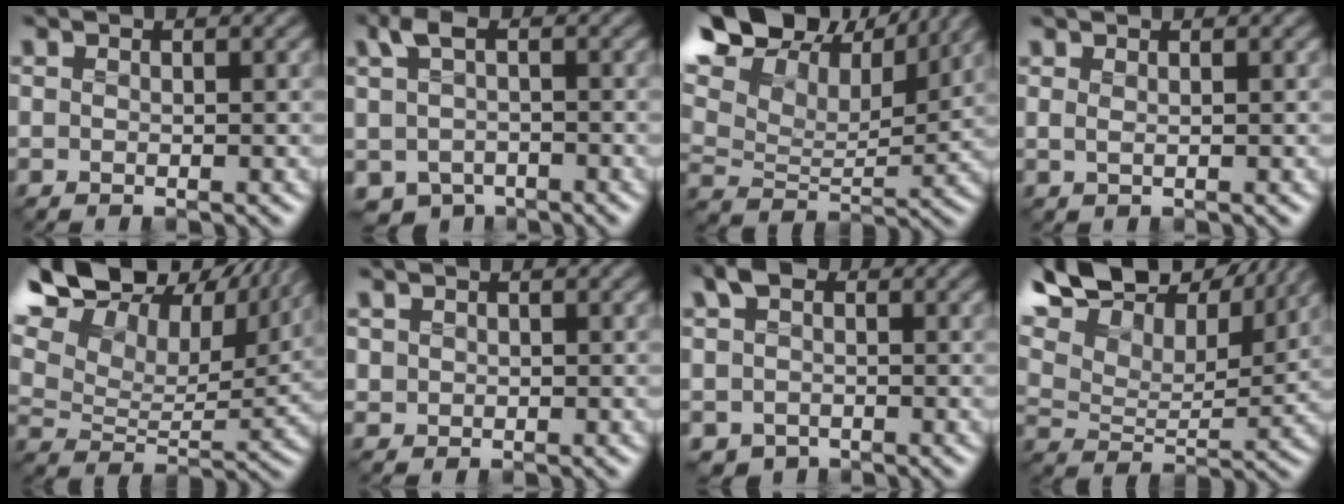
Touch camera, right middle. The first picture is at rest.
{"total": 4.0, "force": [-0.8, 3.0, 2.5], "torque": [-0.061, -0.013, -0.015]}
{"total": 15.1, "force": [10.5, 7.5, 7.9], "torque": [-0.194, 0.053, 0.154]}
{"total": 0.6, "force": [0.4, 0.0, 0.5], "torque": [-0.016, -0.002, 0.009]}
{"total": 17.7, "force": [11.0, 9.8, 9.7], "torque": [-0.216, 0.058, 0.168]}
{"total": 0.8, "force": [0.1, 0.8, 0.2], "torque": [-0.002, -0.005, 0.005]}
{"total": 3.4, "force": [0.0, 2.8, 1.9], "torque": [-0.039, -0.001, -0.004]}
{"total": 15.0, "force": [11.1, 6.4, 7.7], "torque": [-0.193, 0.051, 0.156]}